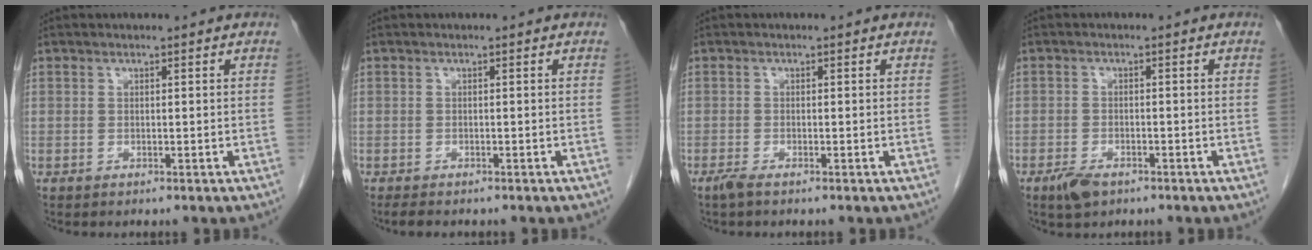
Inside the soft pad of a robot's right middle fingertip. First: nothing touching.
{"total": 2.0, "force": [-1.6, 0.6, 1.0], "torque": [-0.024, -0.006, -0.020]}
{"total": 1.4, "force": [-1.1, 0.1, 0.9], "torque": [-0.026, -0.005, -0.023]}
{"total": 3.4, "force": [-2.3, 1.4, 2.0], "torque": [-0.043, -0.003, -0.036]}